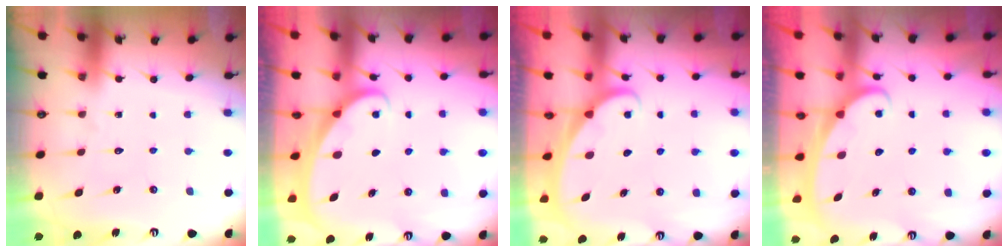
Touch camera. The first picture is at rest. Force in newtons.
{"total": 1.8, "press": 1.8, "slide": 0.1}
{"total": 1.8, "press": 1.8, "slide": 0.1}
{"total": 2.4, "press": 2.4, "slide": 0.3}